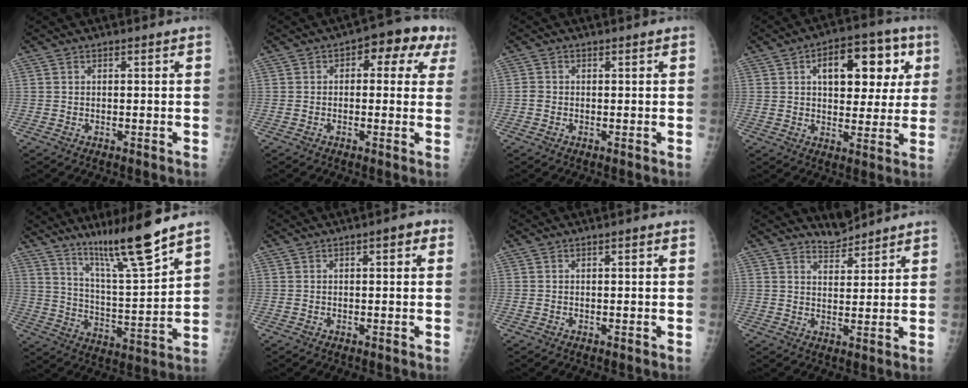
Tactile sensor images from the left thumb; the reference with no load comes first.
{"total": 8.2, "force": [3.1, 4.7, 6.0], "torque": [-0.027, 0.022, 0.026]}
{"total": 0.9, "force": [-0.3, 0.9, 0.2], "torque": [0.002, 0.001, -0.005]}
{"total": 15.1, "force": [5.1, 8.4, 11.5], "torque": [-0.105, 0.011, 0.072]}
{"total": 13.9, "force": [10.4, 0.3, 9.3], "torque": [-0.151, -0.074, 0.183]}
{"total": 2.6, "force": [0.8, 1.0, 2.3], "torque": [-0.026, 0.009, 0.006]}
{"total": 0.6, "force": [0.2, 0.1, 0.5], "torque": [-0.007, 0.001, 0.004]}
{"total": 3.4, "force": [3.3, 0.7, -0.5], "torque": [0.022, -0.027, 0.061]}